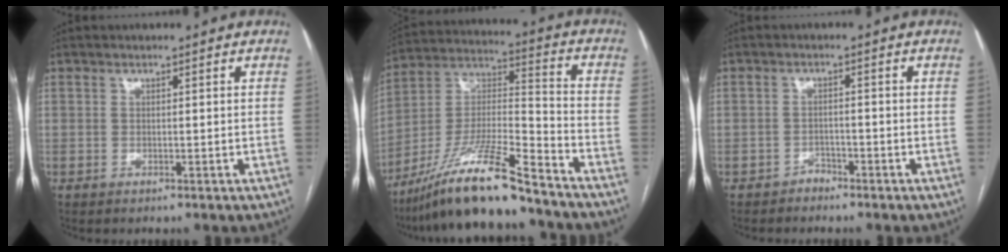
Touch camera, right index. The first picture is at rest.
{"total": 17.2, "force": [-13.4, 1.1, 10.8], "torque": [-0.213, -0.012, -0.241]}
{"total": 1.6, "force": [-1.4, 0.8, 0.0], "torque": [0.002, 0.004, -0.024]}